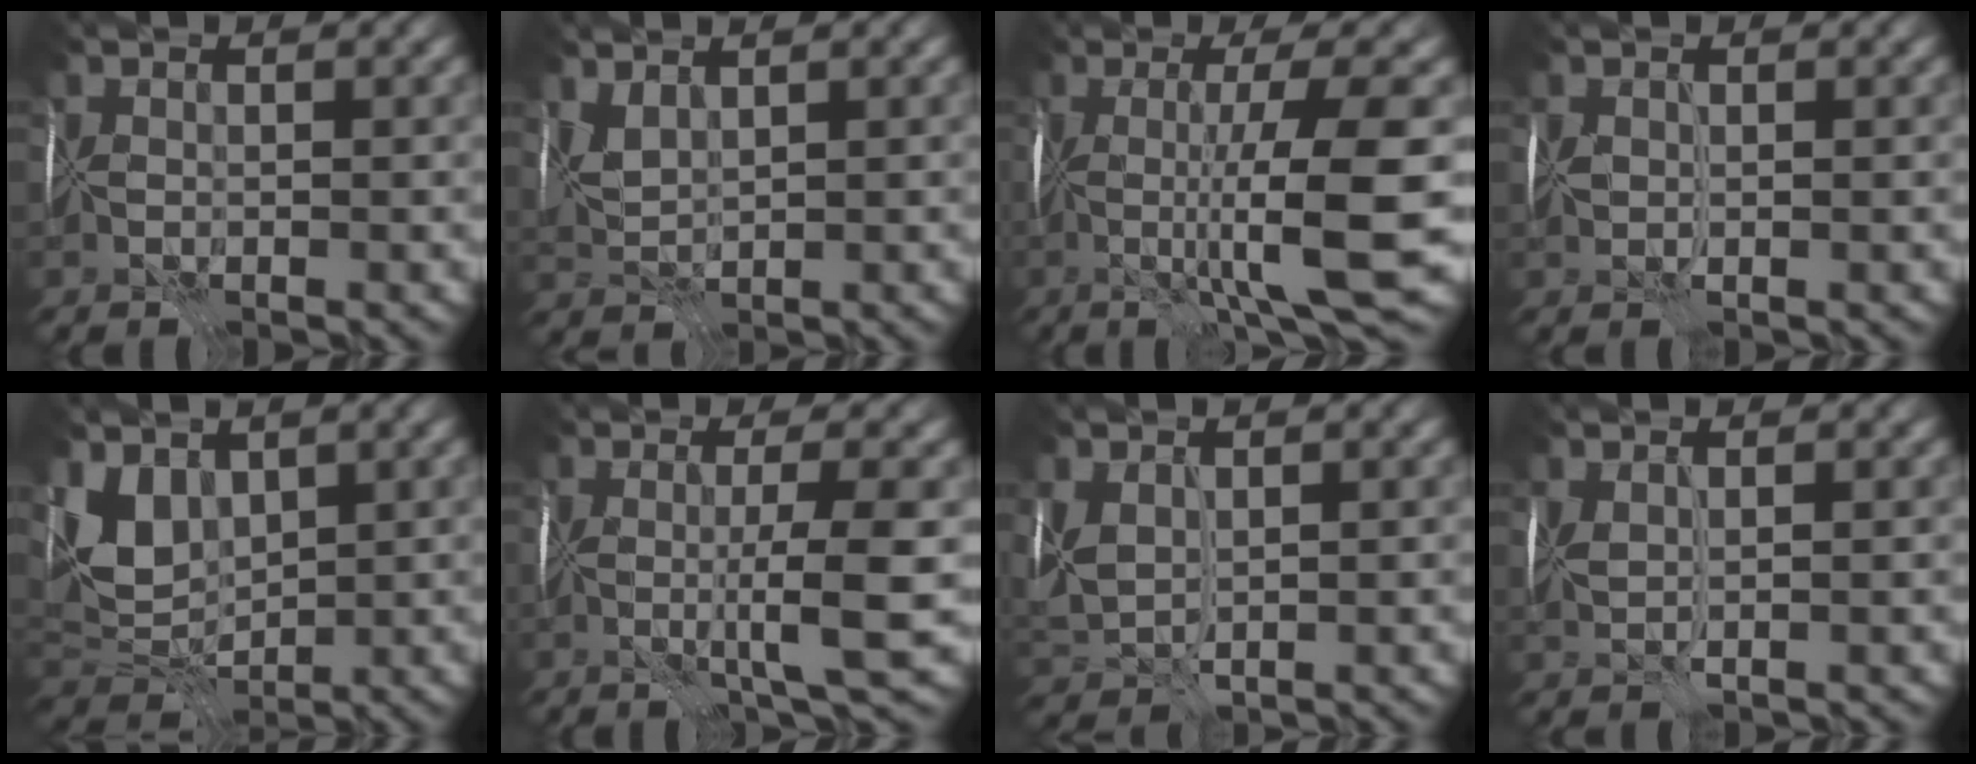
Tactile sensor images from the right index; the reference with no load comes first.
{"total": 2.0, "force": [1.3, 0.7, 1.3], "torque": [-0.036, 0.003, 0.030]}
{"total": 9.6, "force": [-1.1, 1.6, 9.4], "torque": [-0.134, -0.009, -0.015]}
{"total": 1.9, "force": [0.3, 1.0, 1.6], "torque": [-0.028, 0.001, 0.003]}
{"total": 4.3, "force": [2.1, 2.9, 2.4], "torque": [-0.055, -0.007, 0.043]}
{"total": 5.2, "force": [-0.3, 0.6, 5.2], "torque": [-0.079, -0.003, -0.007]}
{"total": 4.0, "force": [1.0, 2.5, 2.9], "torque": [-0.082, 0.002, 0.022]}
{"total": 1.8, "force": [0.7, 0.4, 1.6], "torque": [-0.029, 0.004, 0.014]}